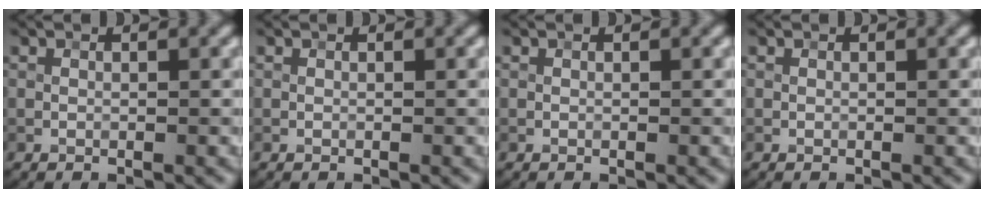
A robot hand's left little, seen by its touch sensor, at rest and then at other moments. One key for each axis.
{"total": 0.0}
{"total": 0.0}
{"total": 0.0}